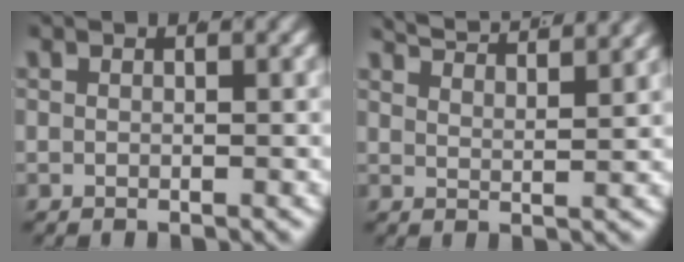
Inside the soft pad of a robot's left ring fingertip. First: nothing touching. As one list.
[{"total": 5.7, "force": [5.2, 0.8, 2.3], "torque": [-0.040, 0.007, 0.086]}]